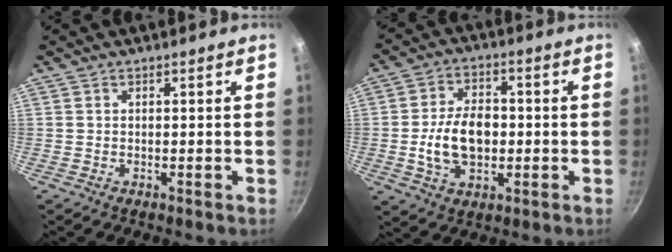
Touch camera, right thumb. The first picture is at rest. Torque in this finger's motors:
{"motor_torque": [0.40, 0.76, 1.23, -0.06, 0.13]}